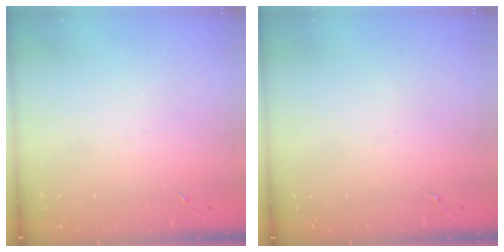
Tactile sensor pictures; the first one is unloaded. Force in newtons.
{"total": 0.0}